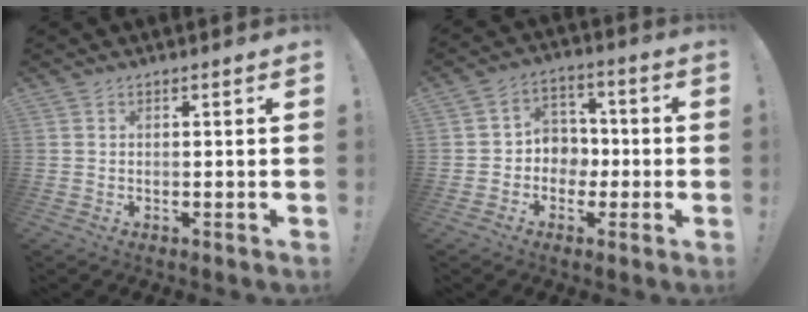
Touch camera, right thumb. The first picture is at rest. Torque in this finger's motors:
{"motor_torque": [-0.01, 0.04, 0.02, -0.07, 0.08]}